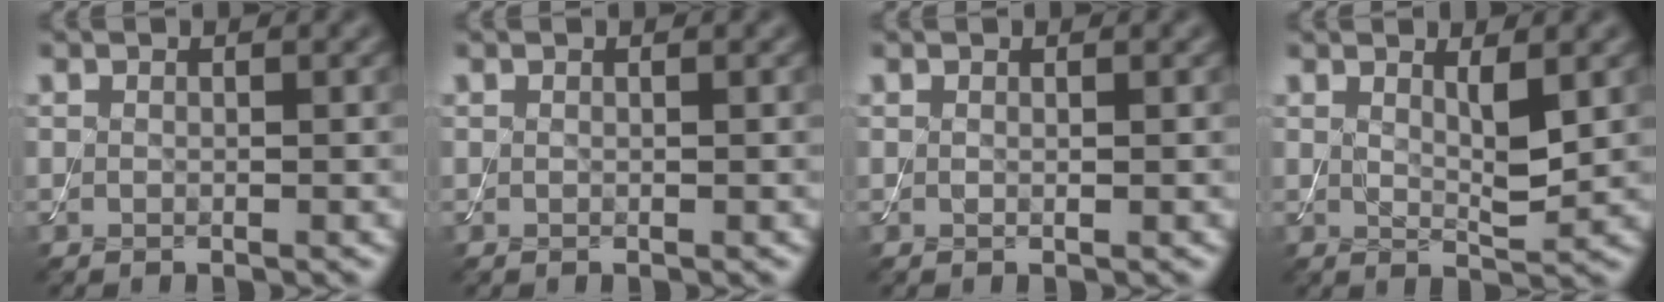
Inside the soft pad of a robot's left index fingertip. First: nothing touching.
{"total": 0.0}
{"total": 0.0}
{"total": 2.4, "force": [1.1, 0.5, 2.1], "torque": [-0.035, -0.011, 0.021]}